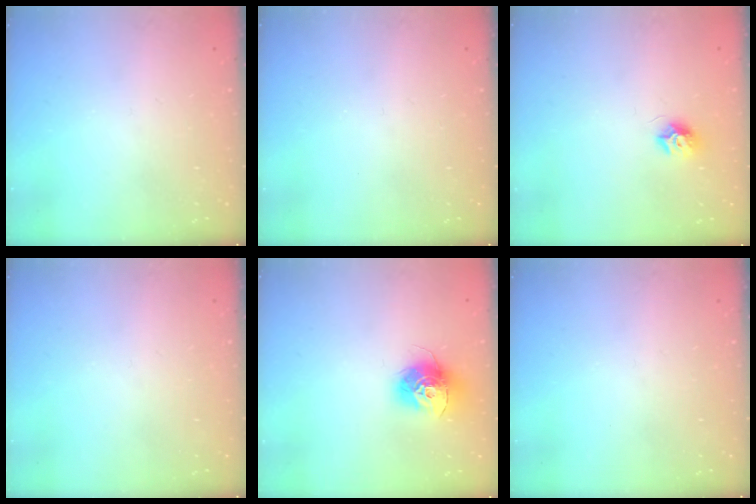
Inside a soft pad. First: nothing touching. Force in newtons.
{"total": 0.0}
{"total": 7.6, "press": 7.6, "slide": 0.2}
{"total": 0.0}
{"total": 13.0, "press": 13.0, "slide": 1.0}
{"total": 0.0}